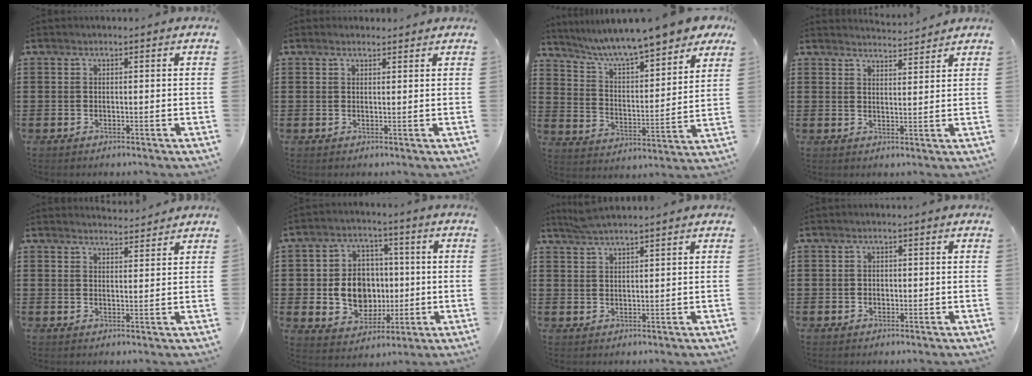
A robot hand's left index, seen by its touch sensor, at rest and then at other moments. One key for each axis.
{"total": 1.1, "fx": 1.0, "fy": 0.2, "fz": 0.2, "tx": -0.005, "ty": 0.002, "tz": 0.020}
{"total": 8.1, "fx": 7.4, "fy": -0.1, "fz": 3.4, "tx": -0.097, "ty": -0.045, "tz": 0.122}
{"total": 3.1, "fx": 3.1, "fy": 0.0, "fz": 0.2, "tx": -0.013, "ty": -0.013, "tz": 0.057}
{"total": 2.6, "fx": 2.6, "fy": 0.2, "fz": 0.1, "tx": -0.002, "ty": -0.011, "tz": 0.048}
{"total": 8.3, "fx": -0.2, "fy": 7.3, "fz": 4.0, "tx": -0.072, "ty": 0.015, "tz": -0.001}
{"total": 2.2, "fx": 2.0, "fy": -0.3, "fz": 0.9, "tx": -0.021, "ty": 0.003, "tz": 0.038}
{"total": 1.0, "fx": -0.2, "fy": 0.9, "fz": 0.4, "tx": -0.011, "ty": 0.005, "tz": -0.005}